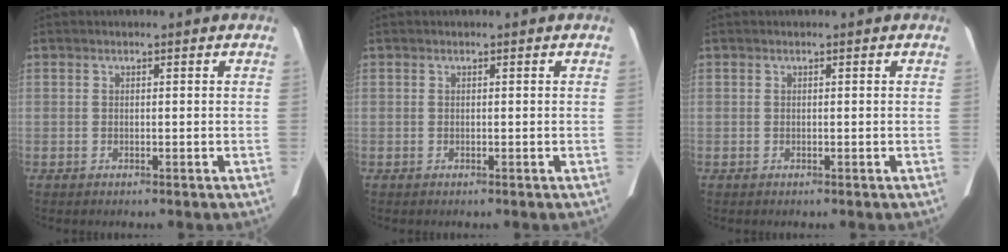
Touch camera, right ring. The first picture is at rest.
{"total": 0.0}
{"total": 0.0}